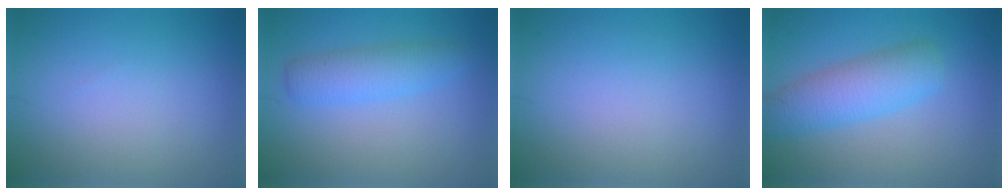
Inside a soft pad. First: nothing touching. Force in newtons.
{"total": 3.2, "press": 3.2, "slide": 0.1}
{"total": 0.0}
{"total": 4.9, "press": 4.9, "slide": 0.1}